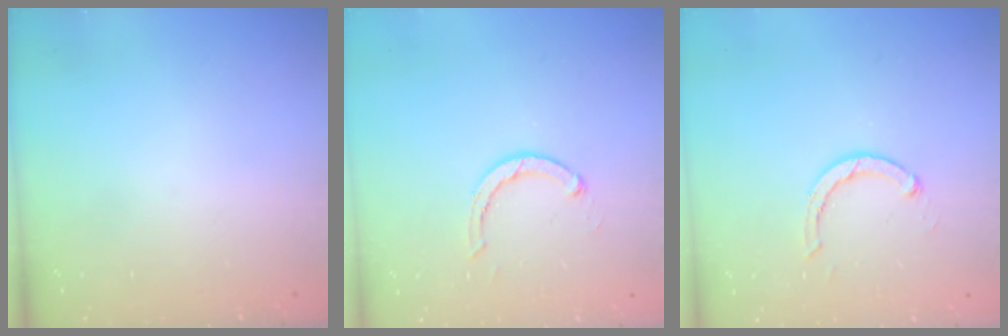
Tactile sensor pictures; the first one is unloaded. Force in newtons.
{"total": 2.9, "press": 2.9, "slide": 0.4}
{"total": 2.9, "press": 2.9, "slide": 0.4}